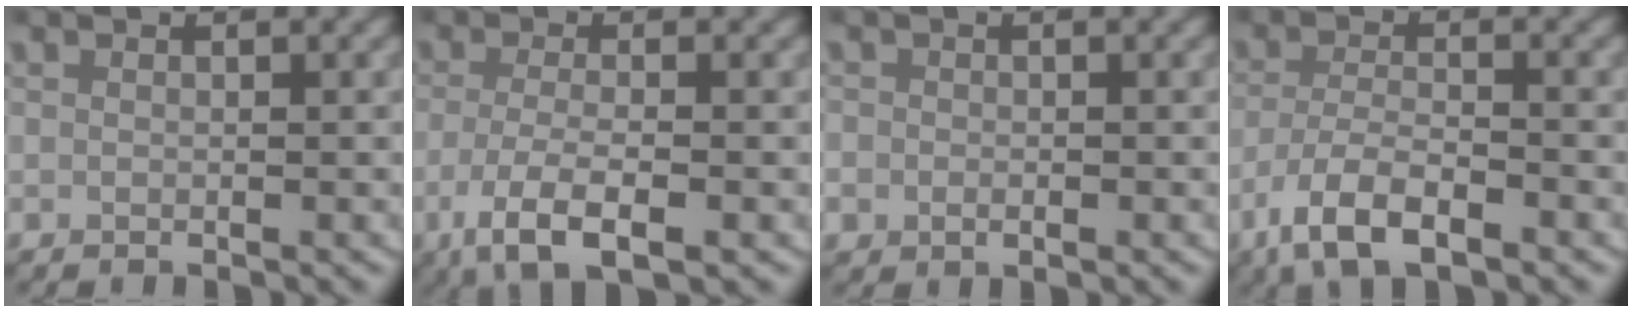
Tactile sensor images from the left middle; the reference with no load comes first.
{"total": 5.4, "force": [-2.6, 1.9, 4.3], "torque": [-0.092, -0.017, -0.035]}
{"total": 2.2, "force": [-0.5, 2.0, 0.7], "torque": [-0.023, -0.010, -0.007]}
{"total": 4.9, "force": [-2.9, 2.0, 3.4], "torque": [-0.071, -0.006, -0.048]}